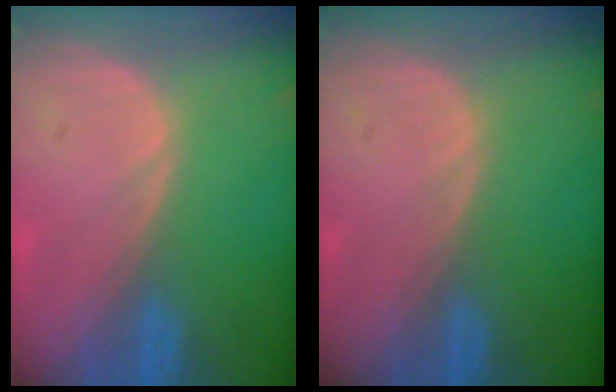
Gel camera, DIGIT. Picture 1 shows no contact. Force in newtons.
{"total": 0.0}